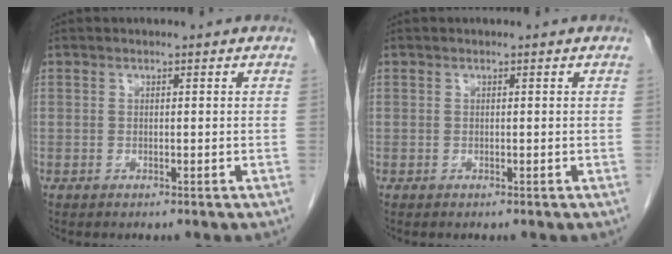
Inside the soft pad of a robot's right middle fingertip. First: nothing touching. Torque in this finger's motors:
{"motor_torque": [0.08, 0.02, -0.02, -0.01]}